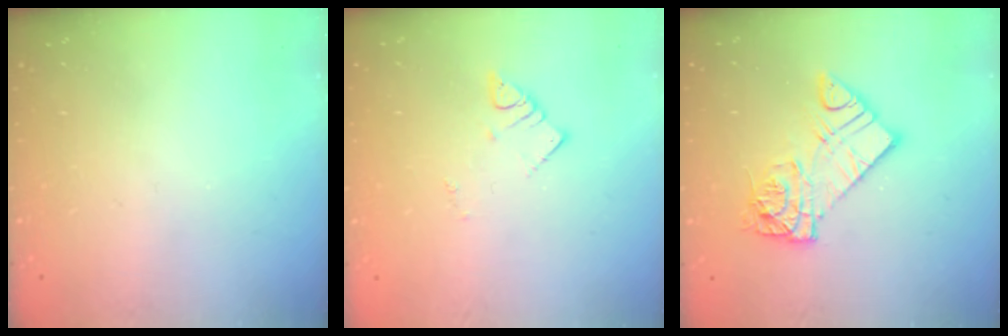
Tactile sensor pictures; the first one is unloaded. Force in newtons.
{"total": 2.7, "press": 2.7, "slide": 0.1}
{"total": 11.0, "press": 10.9, "slide": 1.0}